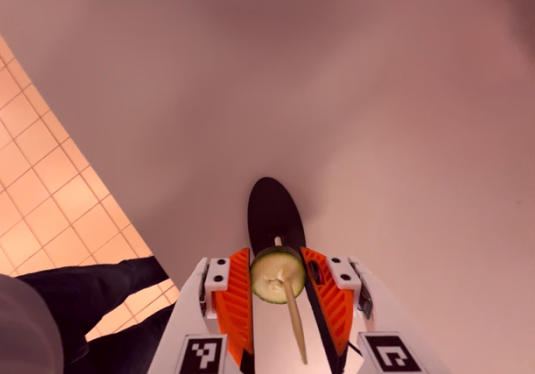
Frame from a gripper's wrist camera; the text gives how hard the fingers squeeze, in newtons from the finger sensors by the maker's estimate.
{"total": 8.4, "left": 8.3, "right": 8.4}